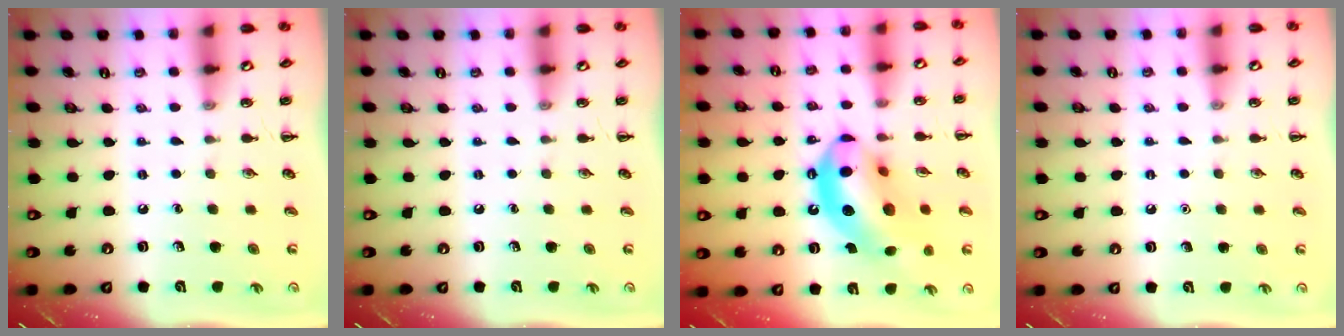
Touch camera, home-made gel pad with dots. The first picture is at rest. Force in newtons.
{"total": 0.0}
{"total": 18.5, "press": 17.8, "slide": 5.0}
{"total": 1.6, "press": 1.6, "slide": 0.1}